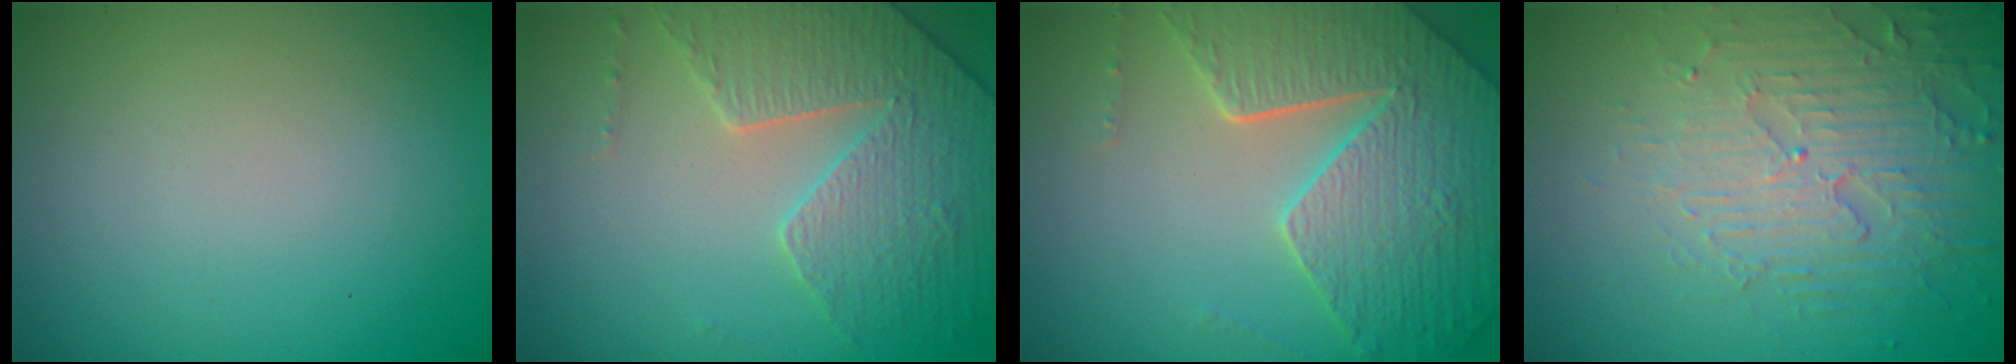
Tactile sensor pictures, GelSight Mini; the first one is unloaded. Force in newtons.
{"total": 4.0, "press": 3.9, "slide": 1.0}
{"total": 6.7, "press": 5.4, "slide": 4.1}
{"total": 4.1, "press": 4.1, "slide": 0.4}